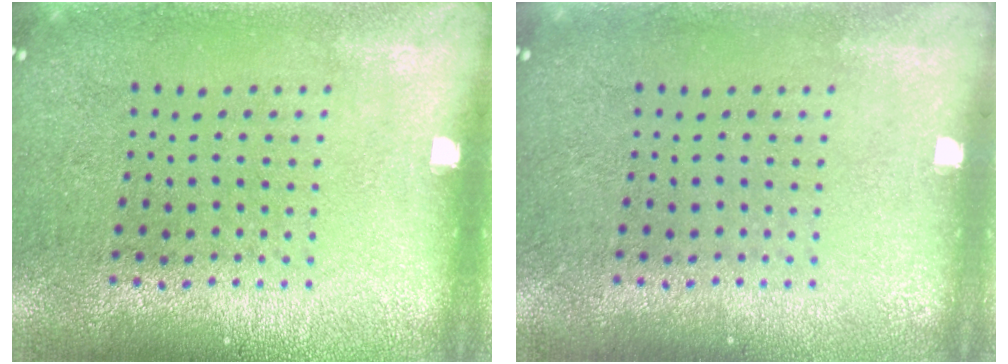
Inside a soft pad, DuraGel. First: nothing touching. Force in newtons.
{"total": 0.0}